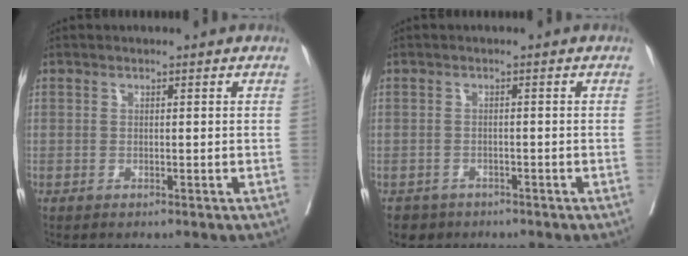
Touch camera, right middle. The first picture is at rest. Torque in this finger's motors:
{"motor_torque": [0.39, -0.23, 0.08, -0.01]}